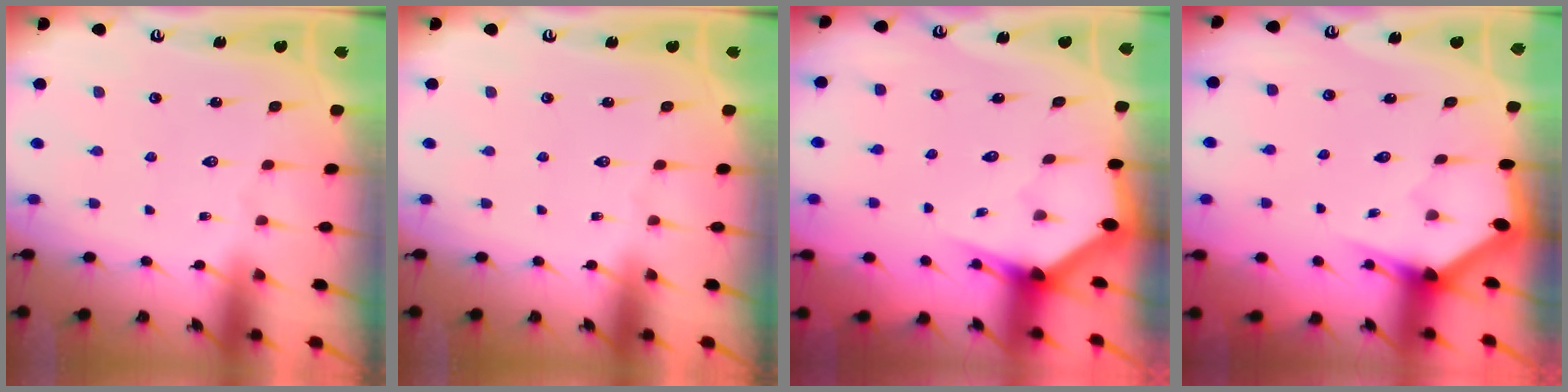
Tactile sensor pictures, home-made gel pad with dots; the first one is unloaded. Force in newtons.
{"total": 0.0}
{"total": 2.7, "press": 2.7, "slide": 0.0}
{"total": 3.1, "press": 3.1, "slide": 0.2}